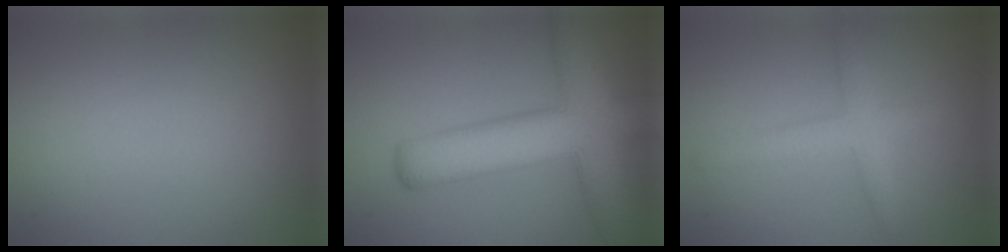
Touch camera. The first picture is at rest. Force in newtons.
{"total": 9.9, "press": 9.9, "slide": 0.4}
{"total": 2.8, "press": 2.7, "slide": 0.2}